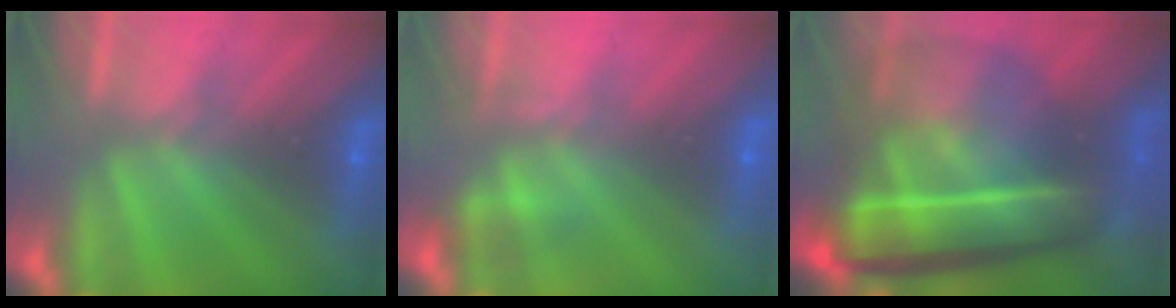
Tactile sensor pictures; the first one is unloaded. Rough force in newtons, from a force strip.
{"total": 2.2}
{"total": 7.3}